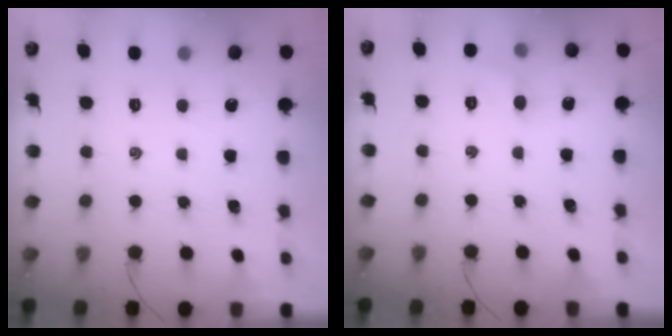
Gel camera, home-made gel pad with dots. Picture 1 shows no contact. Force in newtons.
{"total": 6.3, "press": 5.9, "slide": 2.0}